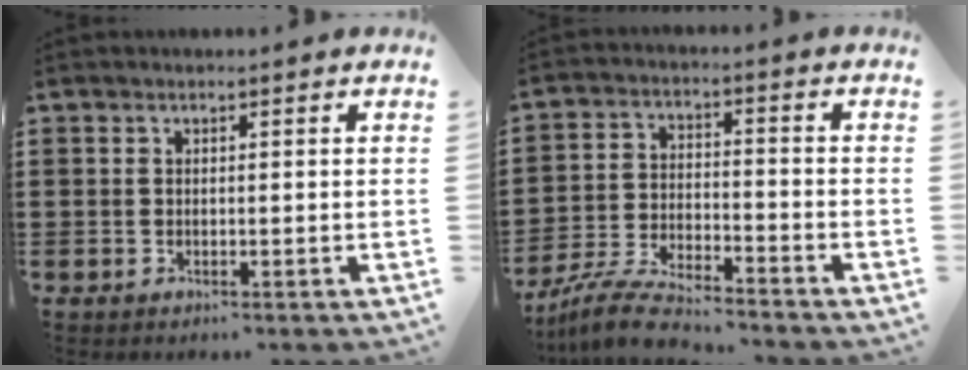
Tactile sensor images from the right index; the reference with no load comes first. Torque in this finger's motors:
{"motor_torque": [-1.04, 1.09, 0.09, -0.01]}